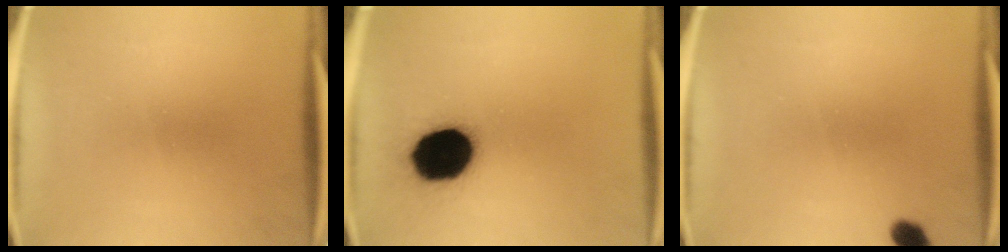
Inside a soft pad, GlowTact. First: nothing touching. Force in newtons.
{"total": 18.8}
{"total": 2.7}